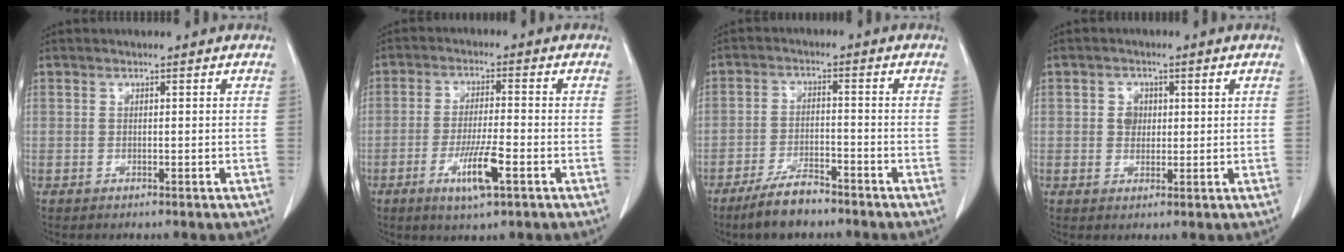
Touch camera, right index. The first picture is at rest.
{"total": 7.2, "force": [-3.1, 0.6, 6.4], "torque": [-0.122, -0.012, -0.054]}
{"total": 6.4, "force": [-5.1, 1.8, 3.4], "torque": [-0.072, -0.007, -0.092]}
{"total": 2.6, "force": [0.6, 2.1, 1.3], "torque": [-0.020, 0.004, 0.011]}